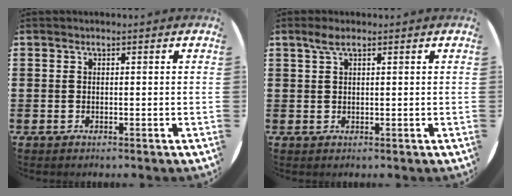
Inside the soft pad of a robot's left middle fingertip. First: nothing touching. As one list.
[{"total": 1.8, "force": [1.2, 0.3, 1.4], "torque": [-0.028, 0.004, 0.020]}]